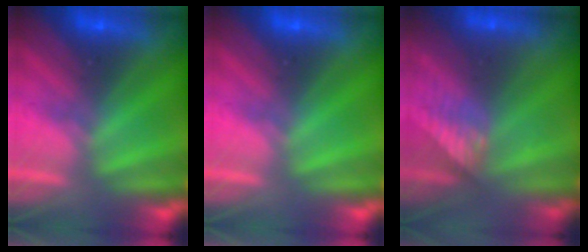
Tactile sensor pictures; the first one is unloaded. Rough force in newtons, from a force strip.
{"total": 0.0}
{"total": 2.9}